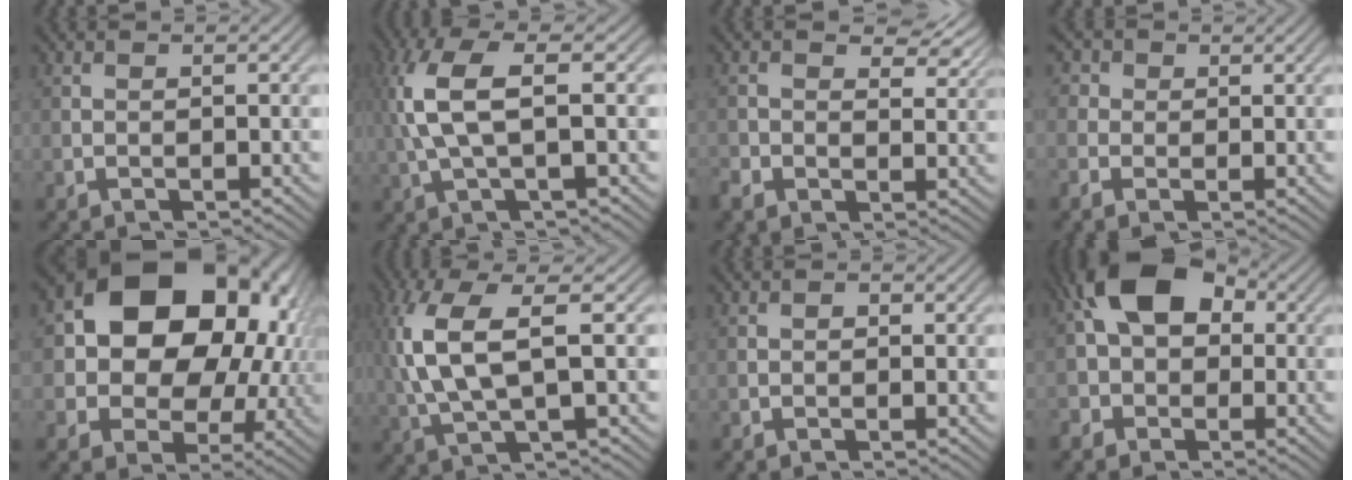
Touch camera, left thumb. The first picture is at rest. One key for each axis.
{"total": 8.3, "fx": 1.2, "fy": 2.8, "fz": 7.7, "tx": -0.189, "ty": 0.015, "tz": 0.019}
{"total": 5.2, "fx": 1.4, "fy": 3.8, "fz": 3.3, "tx": -0.062, "ty": -0.006, "tz": 0.019}
{"total": 3.0, "fx": 0.5, "fy": 2.8, "fz": 0.9, "tx": -0.037, "ty": 0.009, "tz": 0.004}
{"total": 18.0, "fx": 3.4, "fy": 13.8, "fz": 10.9, "tx": -0.167, "ty": -0.007, "tz": 0.079}
{"total": 10.7, "fx": 2.0, "fy": 3.7, "fz": 9.8, "tx": -0.236, "ty": 0.010, "tz": 0.039}
{"total": 0.7, "fx": 0.0, "fy": 0.6, "fz": 0.4, "tx": -0.001, "ty": -0.003, "tz": -0.004}
{"total": 10.3, "fx": 0.5, "fy": 7.7, "fz": 6.9, "tx": -0.136, "ty": 0.008, "tz": -0.009}